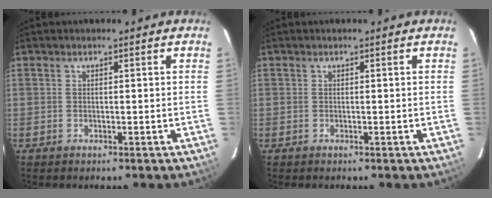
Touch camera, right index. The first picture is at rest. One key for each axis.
{"total": 0.0}